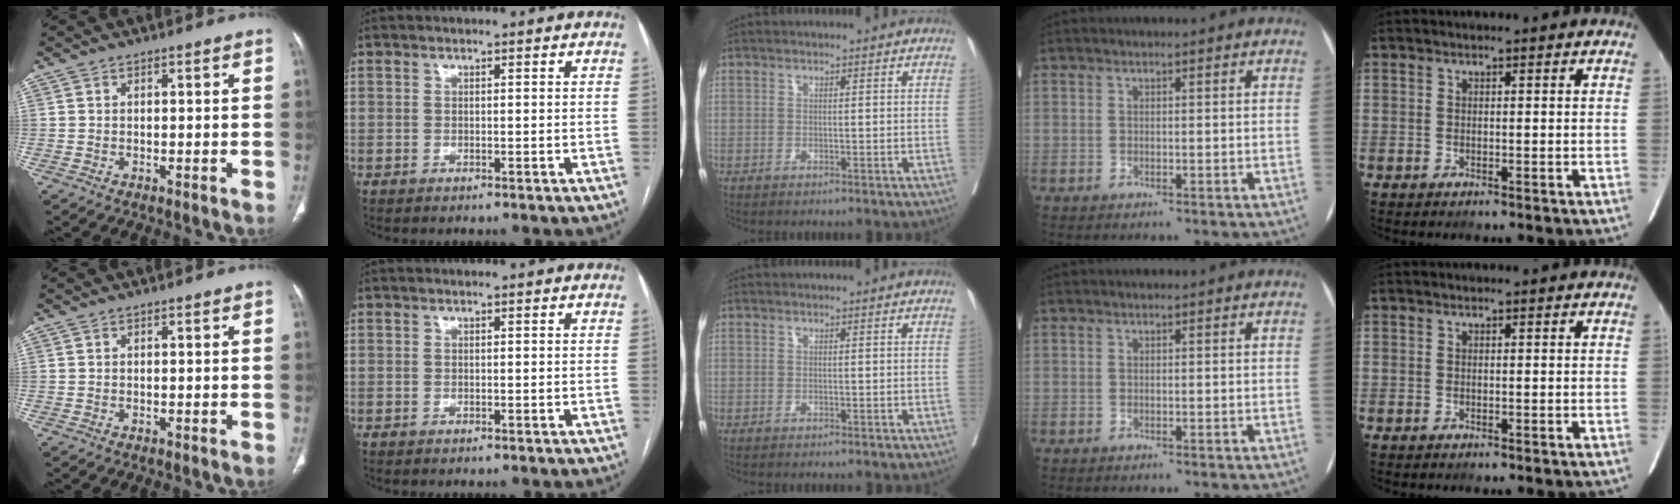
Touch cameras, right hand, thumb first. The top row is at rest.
{}